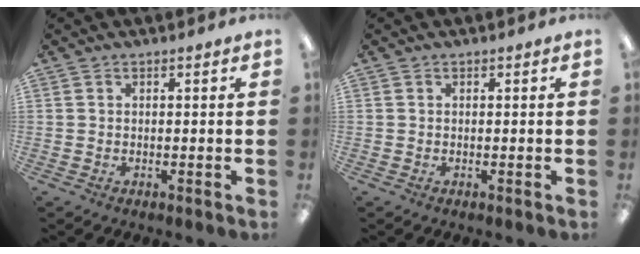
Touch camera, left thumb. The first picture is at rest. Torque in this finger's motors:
{"motor_torque": [0.00, 0.00, 0.00, 0.00, 0.00]}